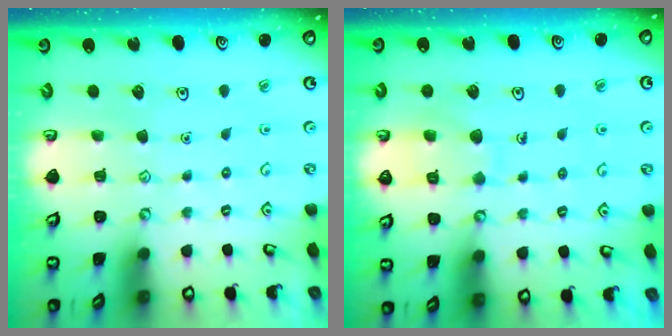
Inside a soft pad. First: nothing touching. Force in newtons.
{"total": 7.8, "press": 7.8, "slide": 0.7}